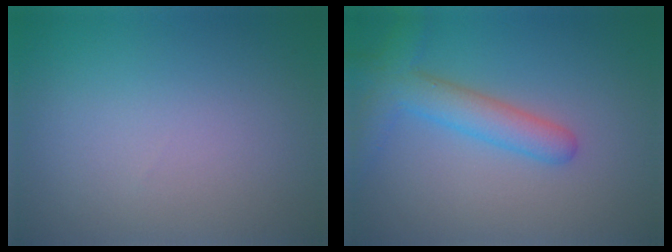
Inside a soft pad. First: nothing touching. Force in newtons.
{"total": 4.0, "press": 4.0, "slide": 0.2}